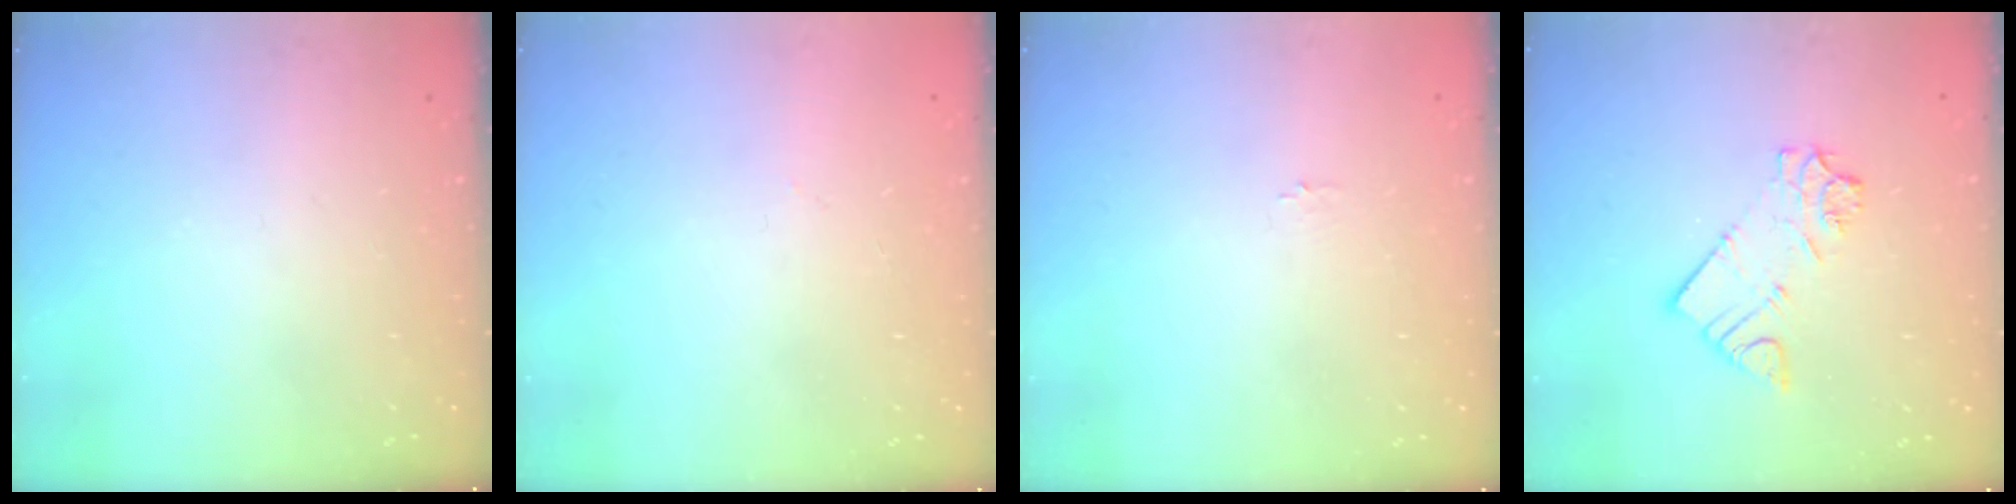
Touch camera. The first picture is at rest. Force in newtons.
{"total": 0.0}
{"total": 0.8, "press": 0.8, "slide": 0.2}
{"total": 7.6, "press": 7.5, "slide": 0.5}